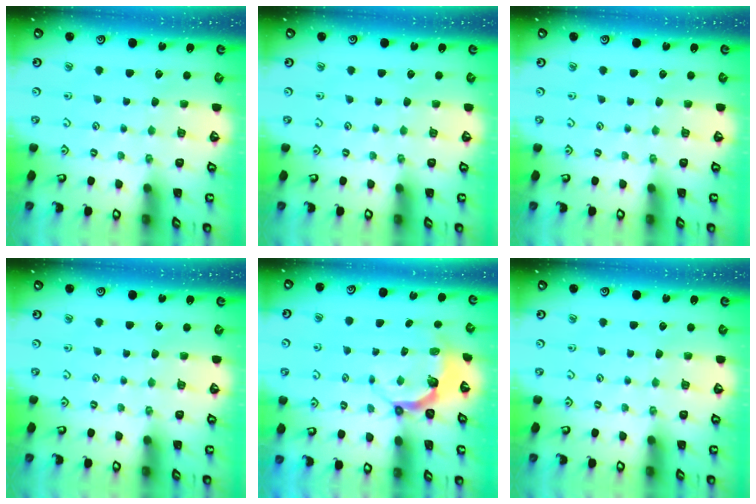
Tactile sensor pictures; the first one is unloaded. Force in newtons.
{"total": 0.0}
{"total": 0.0}
{"total": 0.0}
{"total": 5.3, "press": 4.3, "slide": 3.1}
{"total": 0.0}